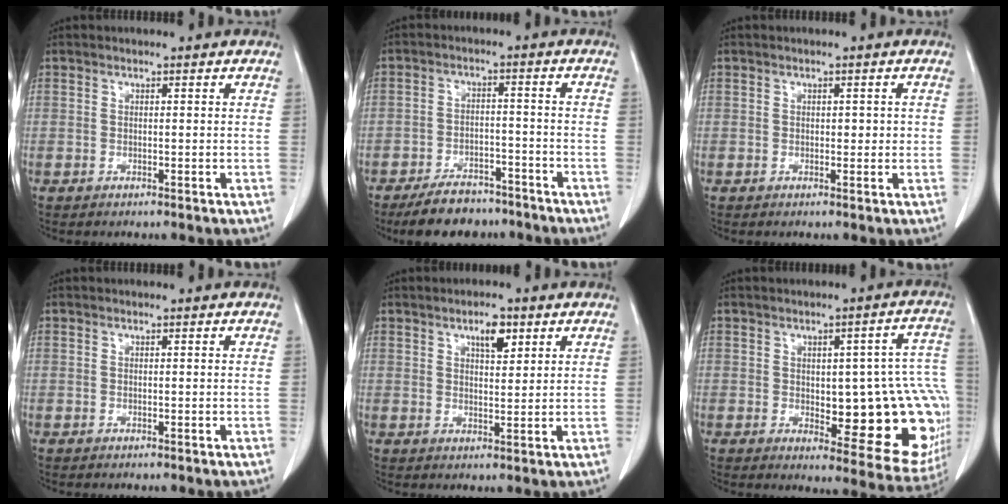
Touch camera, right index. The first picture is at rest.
{"total": 8.6, "force": [-7.1, 3.8, 3.0], "torque": [-0.047, -0.002, -0.115]}
{"total": 1.4, "force": [0.1, 0.9, 1.1], "torque": [-0.012, 0.004, 0.001]}
{"total": 0.0}
{"total": 4.0, "force": [2.2, 1.4, 3.0], "torque": [-0.049, -0.001, 0.036]}
{"total": 19.2, "force": [-1.8, 6.4, 18.0], "torque": [-0.140, 0.023, 0.001]}